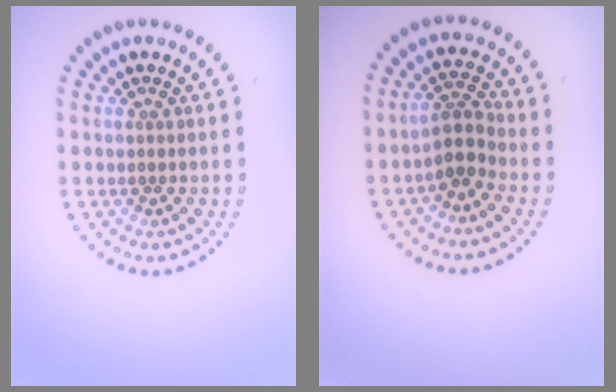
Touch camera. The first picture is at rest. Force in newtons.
{"total": 2.5, "press": 2.0, "slide": 1.5}